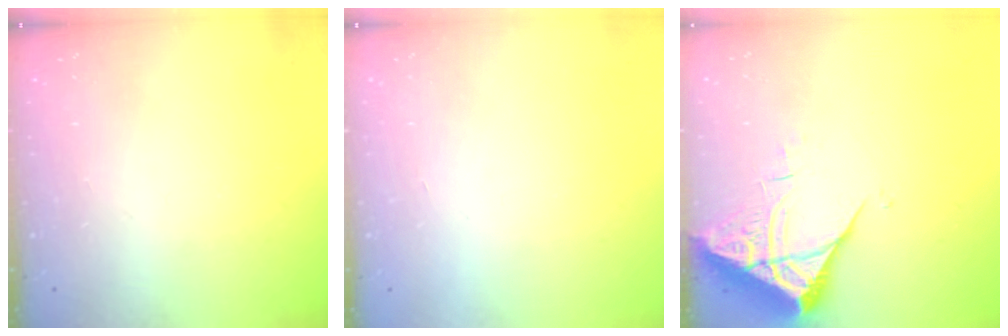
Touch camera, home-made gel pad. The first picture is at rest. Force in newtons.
{"total": 1.7, "press": 1.7, "slide": 0.1}
{"total": 6.6, "press": 6.6, "slide": 0.8}